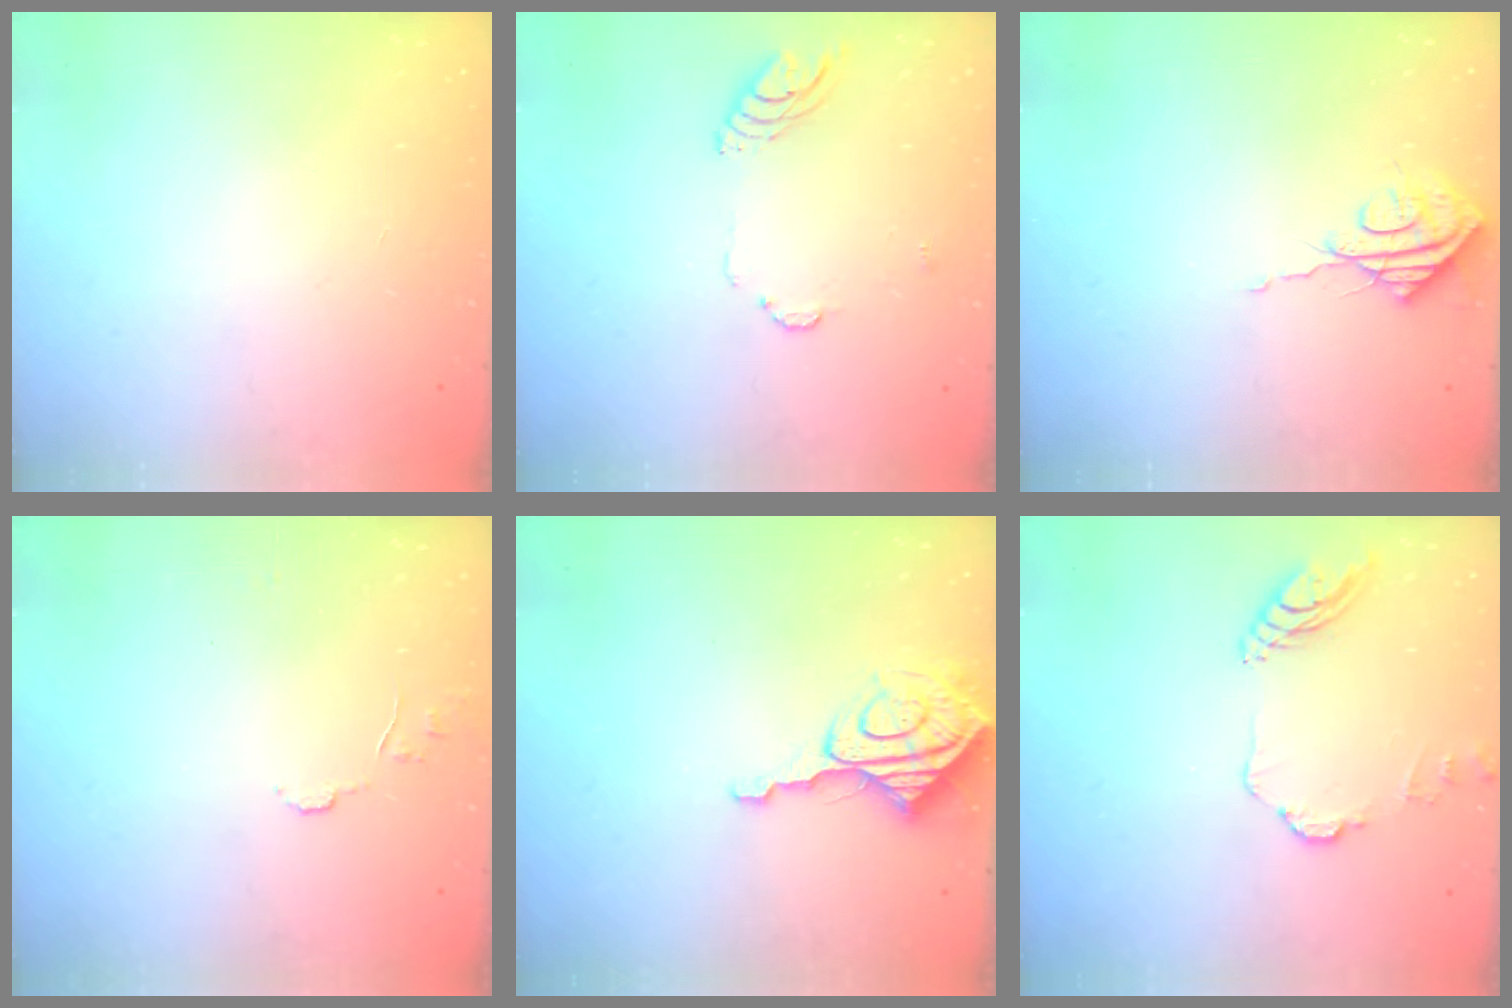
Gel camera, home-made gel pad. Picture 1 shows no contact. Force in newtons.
{"total": 7.5, "press": 7.5, "slide": 0.7}
{"total": 7.4, "press": 7.4, "slide": 0.5}
{"total": 5.8, "press": 5.8, "slide": 0.4}
{"total": 9.2, "press": 9.2, "slide": 1.0}
{"total": 10.4, "press": 10.3, "slide": 0.9}